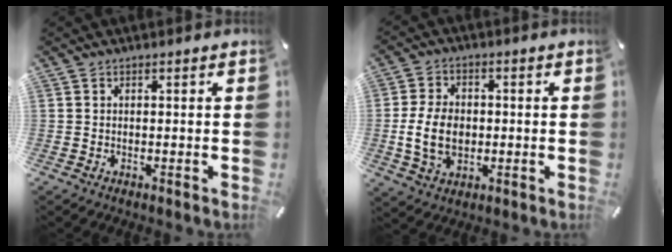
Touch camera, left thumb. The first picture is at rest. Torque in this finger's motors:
{"motor_torque": [0.74, 2.43, 0.66, 0.51, 0.14]}